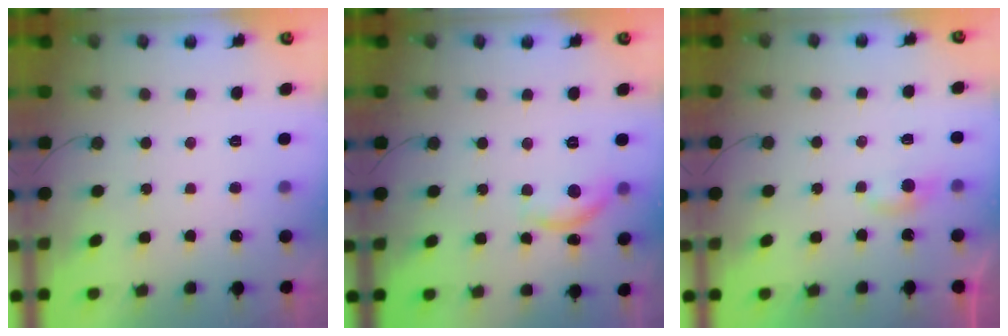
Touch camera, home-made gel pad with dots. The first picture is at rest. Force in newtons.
{"total": 9.0, "press": 9.0, "slide": 0.6}
{"total": 3.2, "press": 3.2, "slide": 0.4}